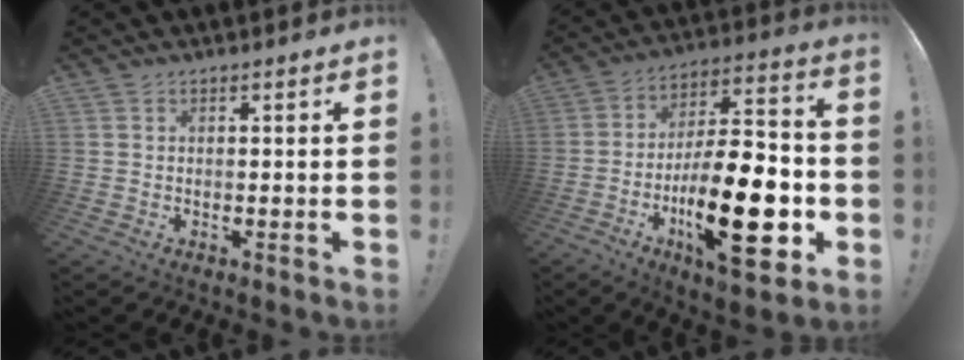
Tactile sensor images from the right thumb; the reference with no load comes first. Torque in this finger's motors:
{"motor_torque": [2.32, 2.69, 1.53, -1.24, 0.19]}